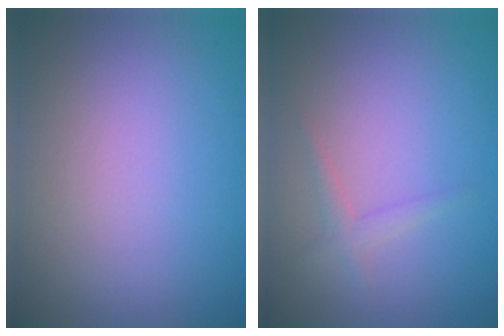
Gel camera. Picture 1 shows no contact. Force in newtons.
{"total": 1.2, "press": 1.1, "slide": 0.1}